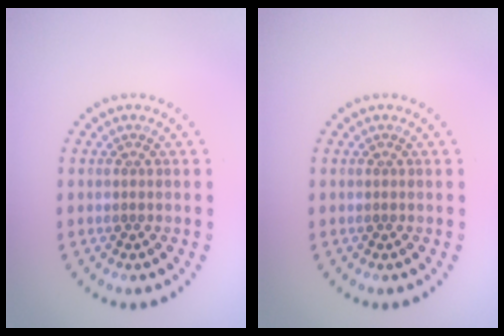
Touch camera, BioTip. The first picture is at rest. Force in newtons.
{"total": 0.0}